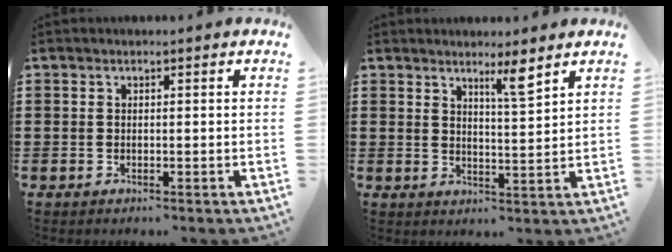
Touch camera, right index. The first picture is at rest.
{"total": 4.4, "force": [3.3, 0.0, 3.0], "torque": [-0.051, -0.007, 0.053]}